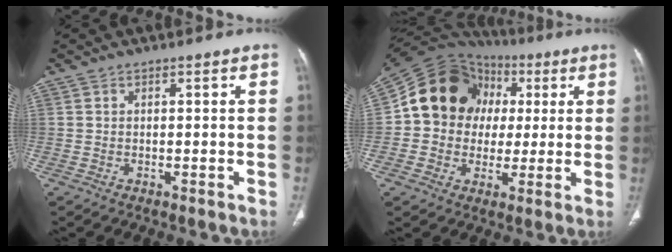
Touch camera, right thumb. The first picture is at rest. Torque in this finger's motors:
{"motor_torque": [1.06, 2.54, 0.82, -0.68, 0.12]}